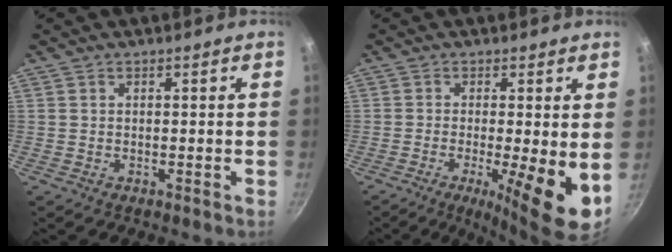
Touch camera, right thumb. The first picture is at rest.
{"total": 10.0, "force": [-1.7, 1.9, 9.7], "torque": [-0.147, -0.010, -0.025]}